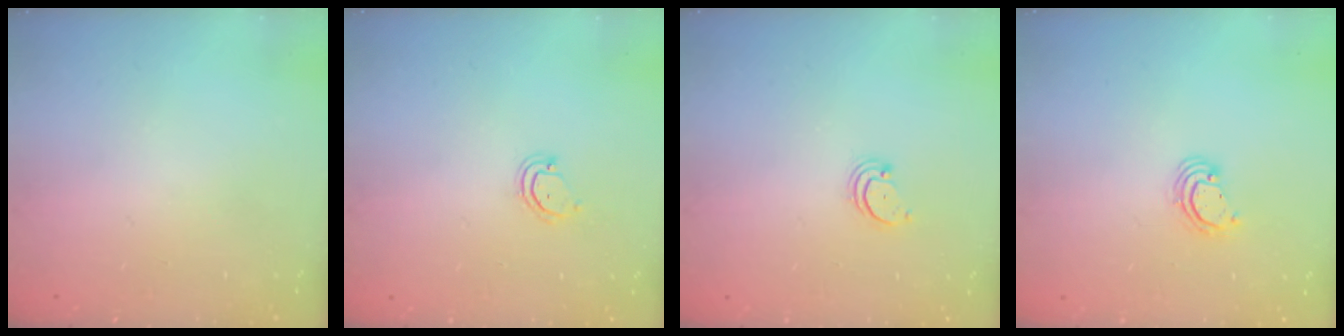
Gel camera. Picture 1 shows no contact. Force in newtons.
{"total": 3.6, "press": 3.6, "slide": 0.2}
{"total": 2.2, "press": 2.2, "slide": 0.2}
{"total": 2.6, "press": 2.6, "slide": 0.1}